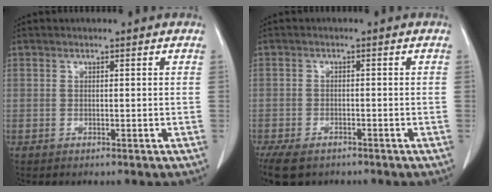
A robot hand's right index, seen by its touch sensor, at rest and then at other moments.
{"total": 8.1, "force": [-5.7, 4.2, 3.9], "torque": [-0.086, -0.012, -0.086]}